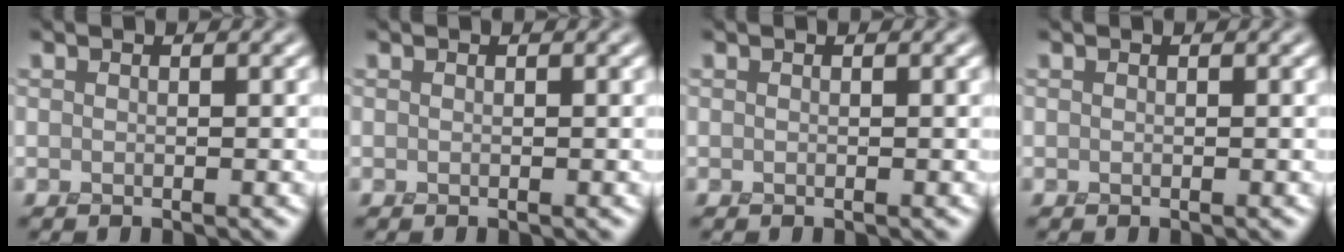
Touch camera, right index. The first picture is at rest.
{"total": 0.0}
{"total": 0.0}
{"total": 0.0}